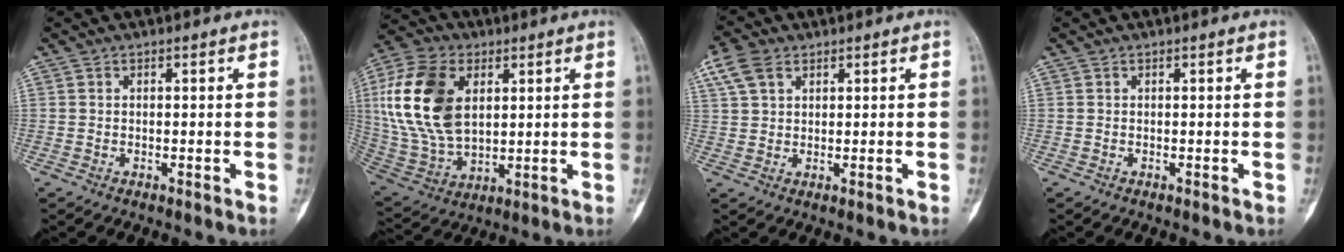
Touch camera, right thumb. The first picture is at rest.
{"total": 19.7, "force": [4.6, 12.2, 14.8], "torque": [-0.294, -0.007, 0.090]}
{"total": 5.9, "force": [3.0, 3.6, 3.5], "torque": [-0.074, 0.010, 0.064]}
{"total": 0.0}